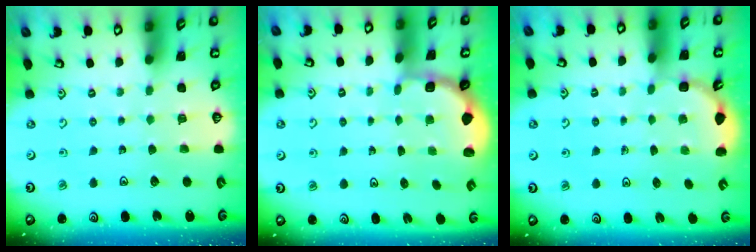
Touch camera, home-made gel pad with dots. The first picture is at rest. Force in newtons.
{"total": 1.9, "press": 1.7, "slide": 0.8}
{"total": 2.8, "press": 1.8, "slide": 2.1}